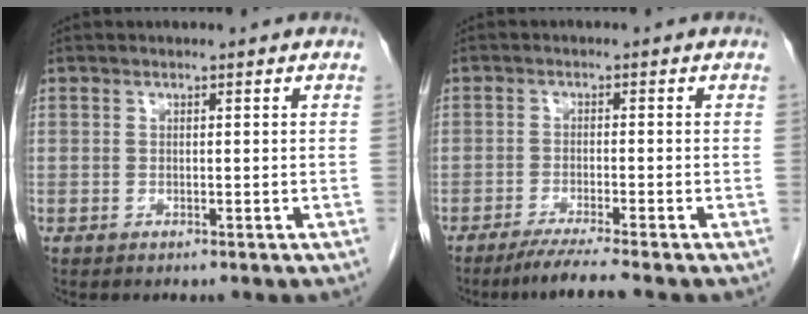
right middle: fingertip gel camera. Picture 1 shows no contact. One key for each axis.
{"total": 5.0, "fx": -4.1, "fy": -1.1, "fz": 2.7, "tx": -0.044, "ty": -0.017, "tz": -0.074}